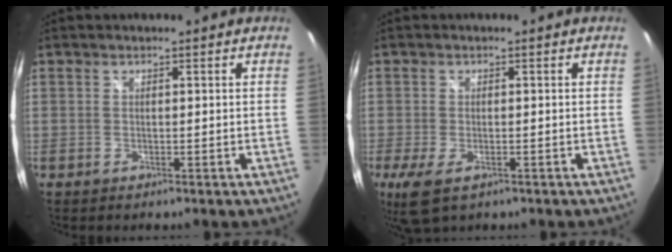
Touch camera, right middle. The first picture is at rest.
{"total": 6.0, "force": [-2.9, 2.8, 4.4], "torque": [-0.095, -0.023, -0.050]}